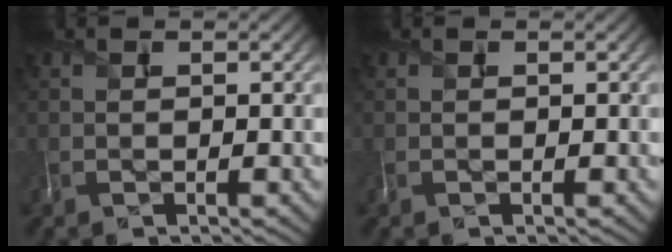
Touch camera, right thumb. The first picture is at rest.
{"total": 0.0}